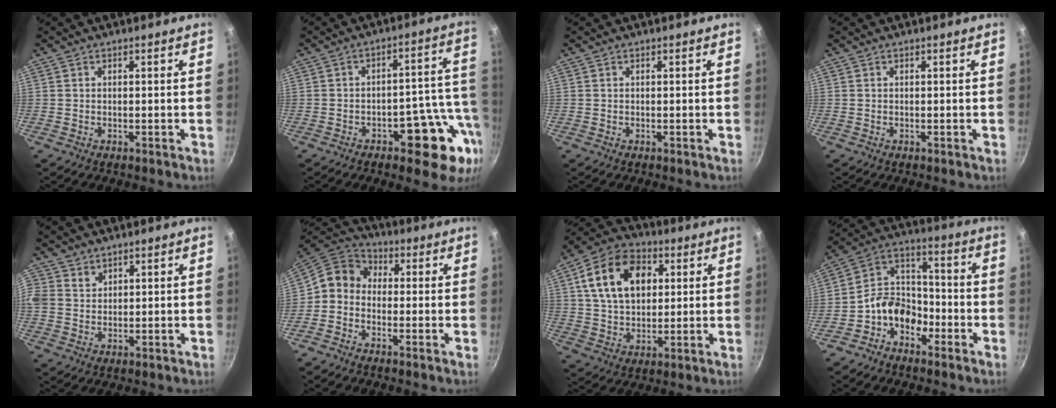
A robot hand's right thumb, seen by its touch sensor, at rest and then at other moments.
{"total": 12.7, "force": [-5.2, 6.1, 9.8], "torque": [-0.066, 0.050, -0.065]}
{"total": 0.0}
{"total": 0.0}
{"total": 5.6, "force": [2.8, 4.4, 2.0], "torque": [-0.033, 0.006, 0.059]}
{"total": 7.6, "force": [-1.4, 6.3, 3.9], "torque": [-0.061, 0.038, -0.055]}
{"total": 16.4, "force": [4.6, 11.3, 11.0], "torque": [-0.168, 0.006, 0.069]}
{"total": 10.3, "force": [-5.2, 7.4, 4.9], "torque": [-0.048, 0.064, -0.114]}